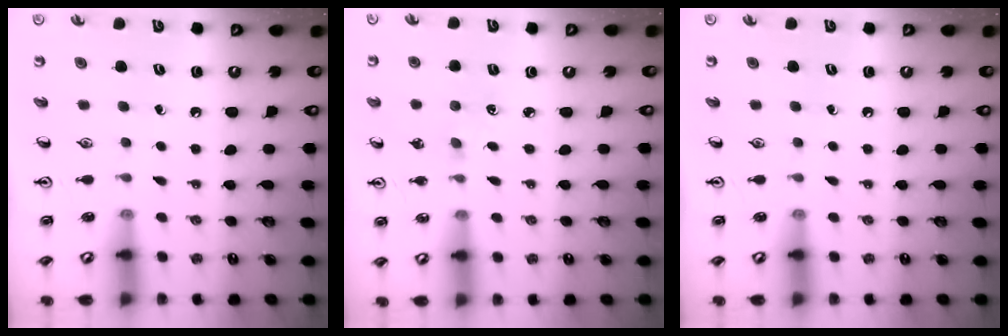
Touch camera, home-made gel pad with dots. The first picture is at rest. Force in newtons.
{"total": 3.3, "press": 3.3, "slide": 0.5}
{"total": 0.0}